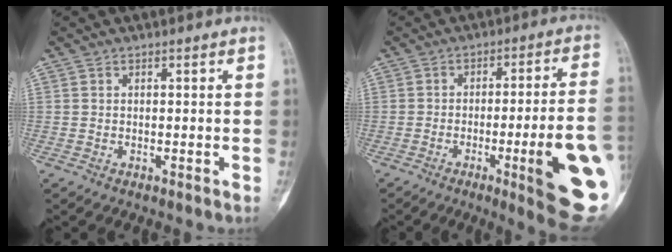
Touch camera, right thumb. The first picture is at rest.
{"total": 17.4, "force": [-4.9, 2.2, 16.5], "torque": [-0.177, 0.010, -0.060]}